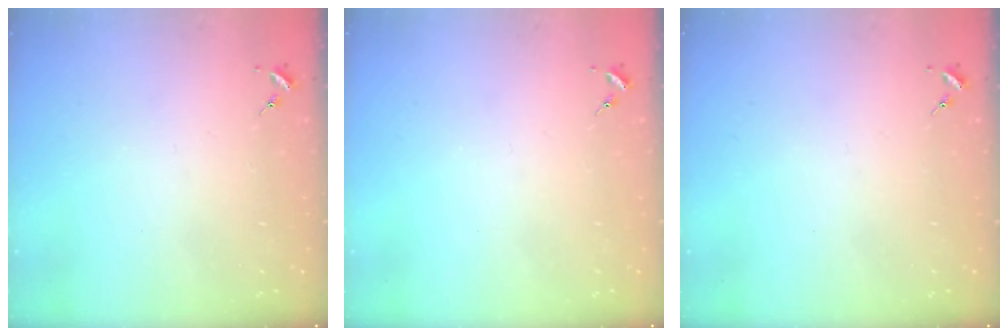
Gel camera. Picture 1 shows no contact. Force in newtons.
{"total": 0.0}
{"total": 0.0}